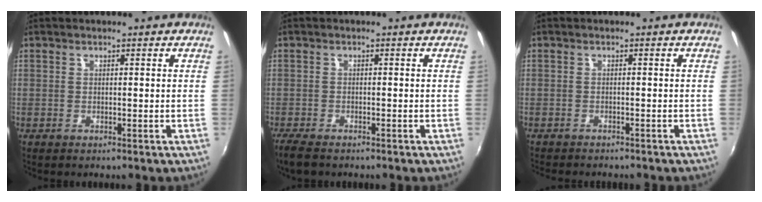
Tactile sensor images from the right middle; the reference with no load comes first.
{"total": 4.0, "force": [-3.3, 1.0, 2.1], "torque": [-0.053, -0.017, -0.063]}
{"total": 3.4, "force": [-3.2, 0.6, 1.1], "torque": [-0.030, -0.013, -0.049]}